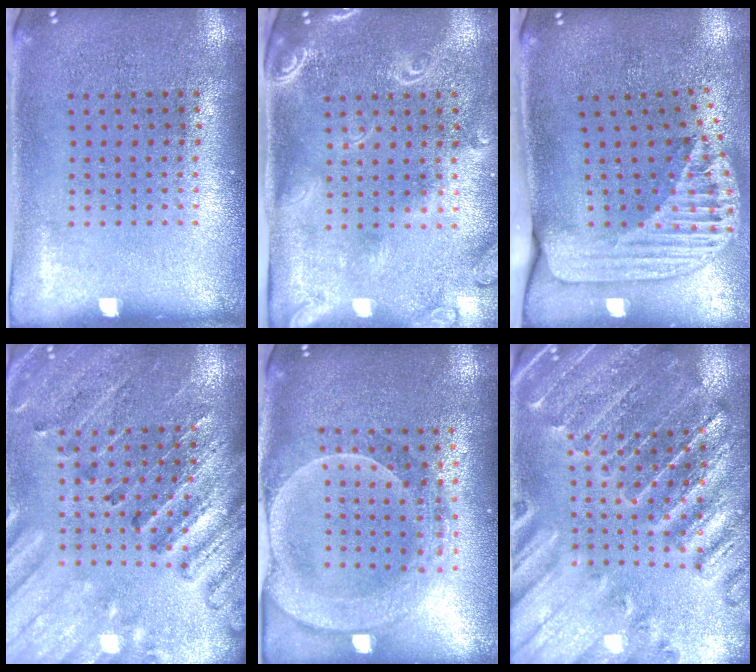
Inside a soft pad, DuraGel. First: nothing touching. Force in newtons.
{"total": 2.4, "press": 1.9, "slide": 1.4}
{"total": 2.6, "press": 1.8, "slide": 1.8}
{"total": 2.6, "press": 2.6, "slide": 0.4}
{"total": 2.2, "press": 2.0, "slide": 0.9}
{"total": 2.0, "press": 2.0, "slide": 0.1}